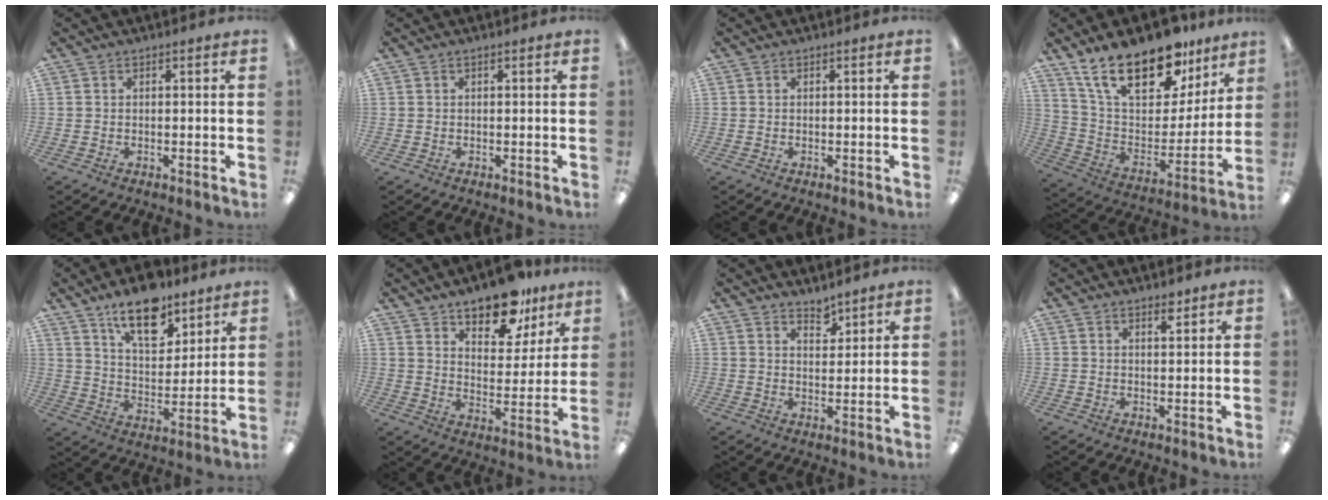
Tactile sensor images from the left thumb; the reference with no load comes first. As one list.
[{"total": 0.0}, {"total": 0.0}, {"total": 23.2, "force": [16.5, 10.2, 12.7], "torque": [-0.222, -0.103, 0.295]}, {"total": 15.1, "force": [10.8, 6.9, 8.1], "torque": [-0.123, -0.055, 0.187]}, {"total": 13.6, "force": [10.7, 6.0, 5.8], "torque": [-0.077, -0.065, 0.192]}, {"total": 3.8, "force": [3.5, 1.4, 0.6], "torque": [0.007, -0.027, 0.061]}, {"total": 2.4, "force": [2.0, 0.7, 1.1], "torque": [-0.009, -0.007, 0.033]}]